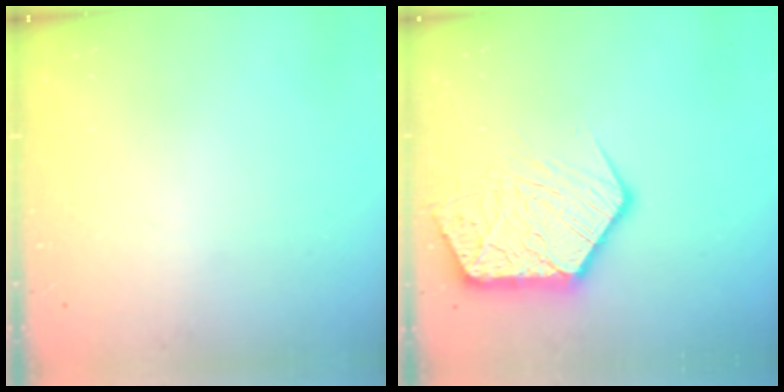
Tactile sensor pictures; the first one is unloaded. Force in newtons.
{"total": 16.0, "press": 16.0, "slide": 1.3}